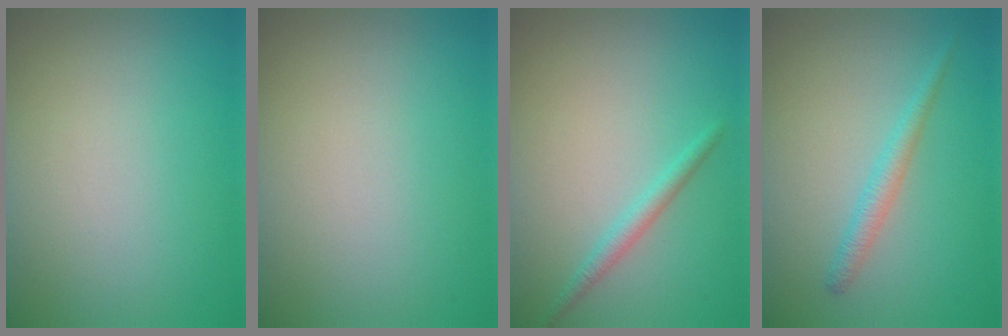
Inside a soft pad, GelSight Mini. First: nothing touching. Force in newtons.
{"total": 0.0}
{"total": 1.6, "press": 1.6, "slide": 0.1}
{"total": 1.7, "press": 1.7, "slide": 0.2}